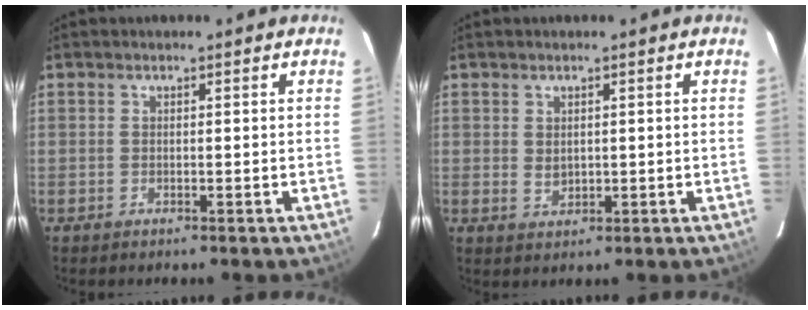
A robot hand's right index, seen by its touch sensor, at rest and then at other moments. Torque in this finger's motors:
{"motor_torque": [0.05, 0.02, 0.10, 0.00]}